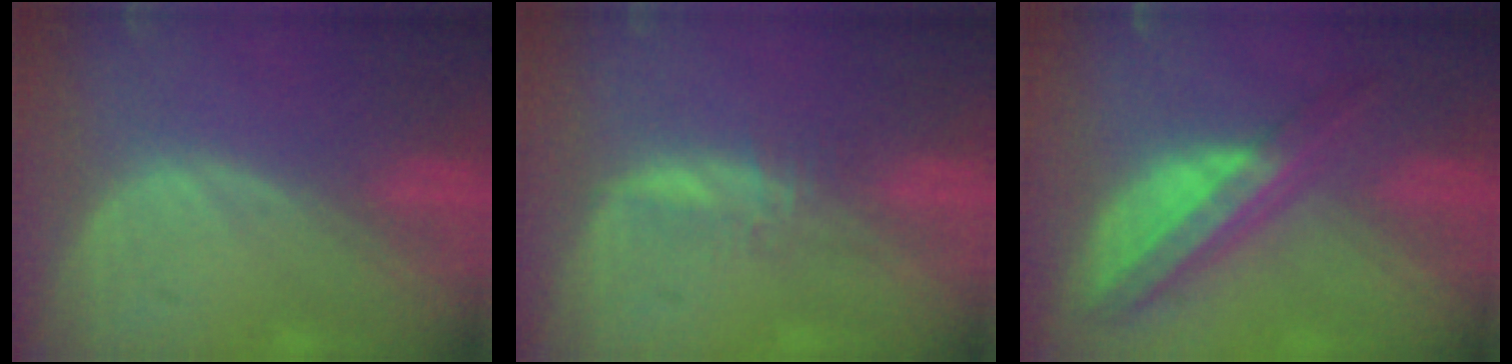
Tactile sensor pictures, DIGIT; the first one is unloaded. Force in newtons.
{"total": 2.3, "press": 2.2, "slide": 0.6}
{"total": 8.0, "press": 6.8, "slide": 4.3}